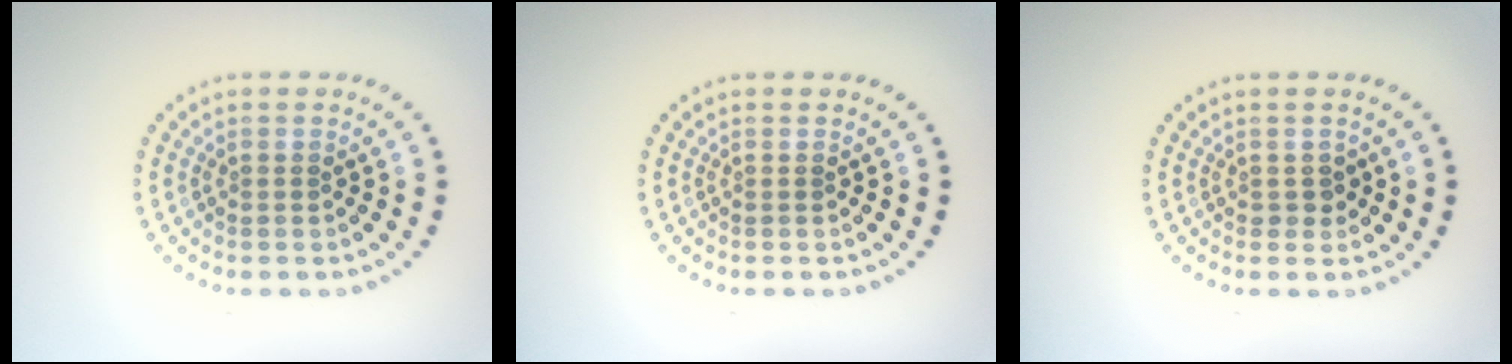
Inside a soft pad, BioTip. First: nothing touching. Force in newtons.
{"total": 0.0}
{"total": 1.1, "press": 1.0, "slide": 0.3}